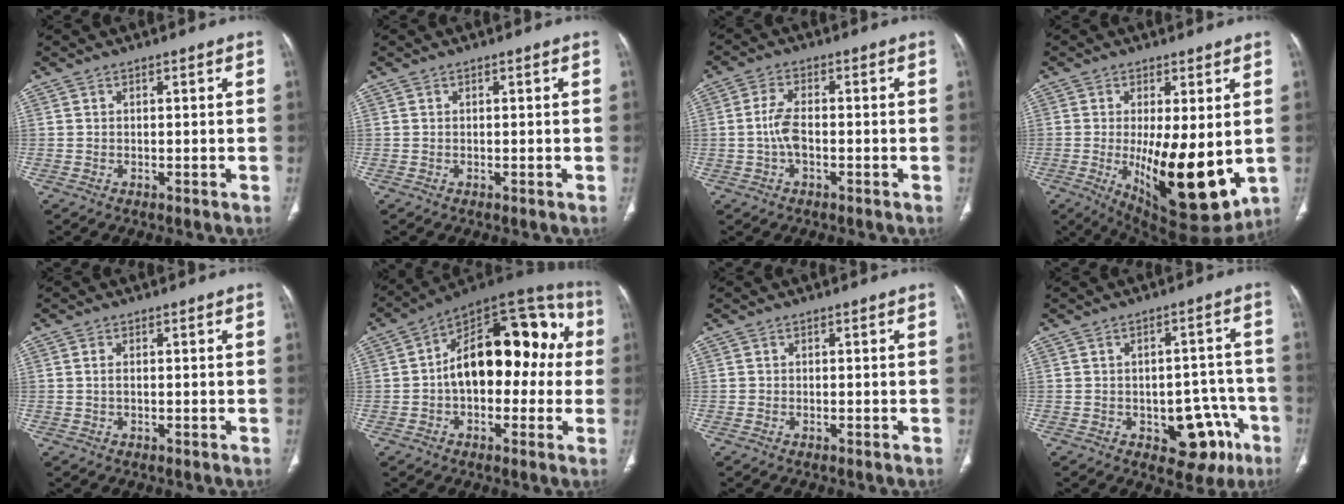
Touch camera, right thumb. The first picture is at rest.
{"total": 0.0}
{"total": 4.6, "force": [-0.7, 2.3, 3.9], "torque": [-0.086, 0.013, -0.016]}
{"total": 16.7, "force": [-1.9, 6.1, 15.5], "torque": [-0.230, -0.039, -0.009]}
{"total": 1.2, "force": [0.1, 0.6, 1.0], "torque": [-0.022, 0.002, 0.004]}
{"total": 21.3, "force": [1.0, 12.4, 17.3], "torque": [-0.215, 0.058, 0.001]}
{"total": 0.0}
{"total": 10.7, "force": [-4.5, 6.4, 7.3], "torque": [-0.047, 0.032, -0.048]}